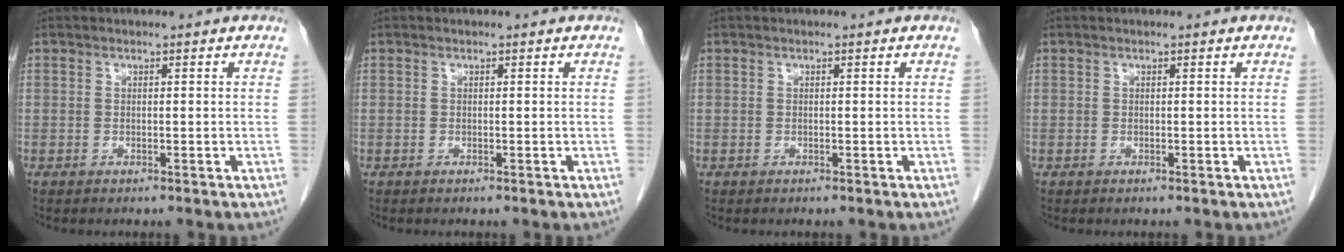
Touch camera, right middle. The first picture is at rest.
{"total": 0.0}
{"total": 0.0}
{"total": 0.0}